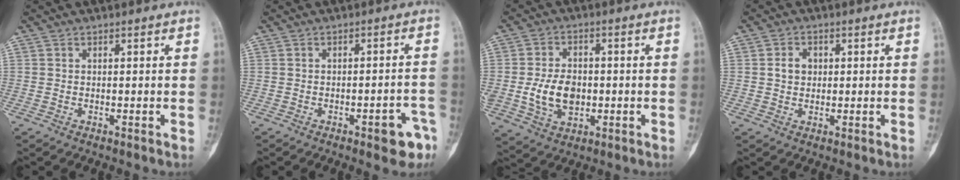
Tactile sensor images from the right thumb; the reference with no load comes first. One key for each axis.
{"total": 6.2, "fx": -3.4, "fy": 2.3, "fz": 4.6, "tx": -0.041, "ty": 0.027, "tz": -0.036}
{"total": 9.7, "fx": -0.8, "fy": 6.9, "fz": 6.9, "tx": -0.108, "ty": 0.001, "tz": -0.008}
{"total": 3.3, "fx": 0.5, "fy": 2.8, "fz": 1.8, "tx": -0.018, "ty": 0.005, "tz": 0.008}